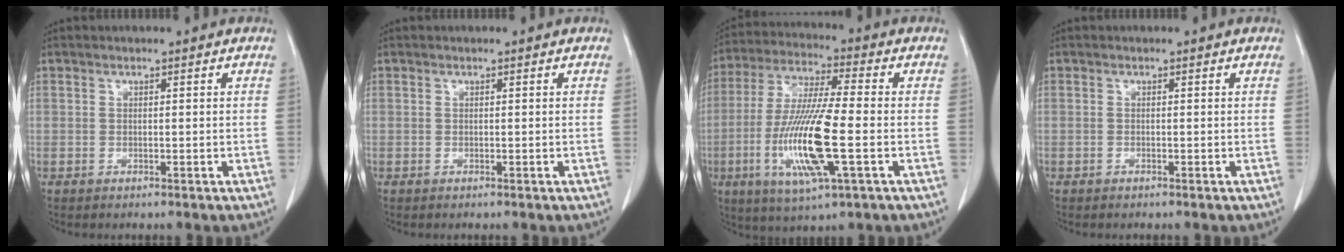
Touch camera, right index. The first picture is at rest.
{"total": 0.0}
{"total": 14.9, "force": [-3.6, 1.4, 14.4], "torque": [-0.297, -0.015, -0.066]}
{"total": 0.0}